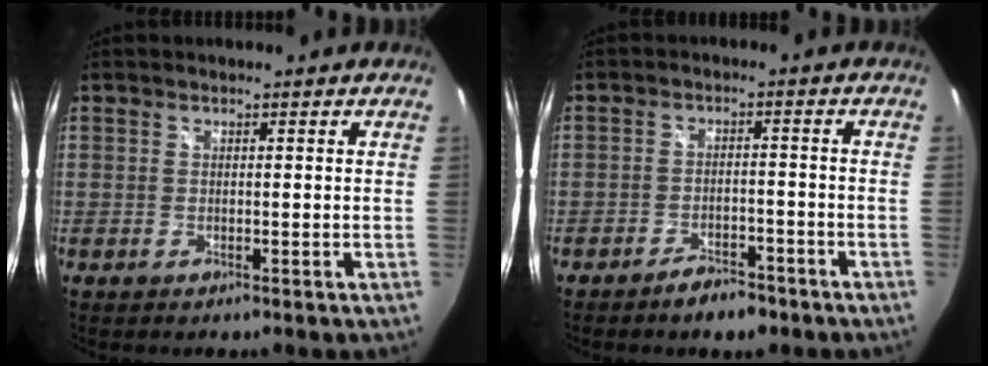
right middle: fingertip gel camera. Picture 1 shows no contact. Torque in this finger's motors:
{"motor_torque": [0.52, -0.72, -0.01, 0.01]}